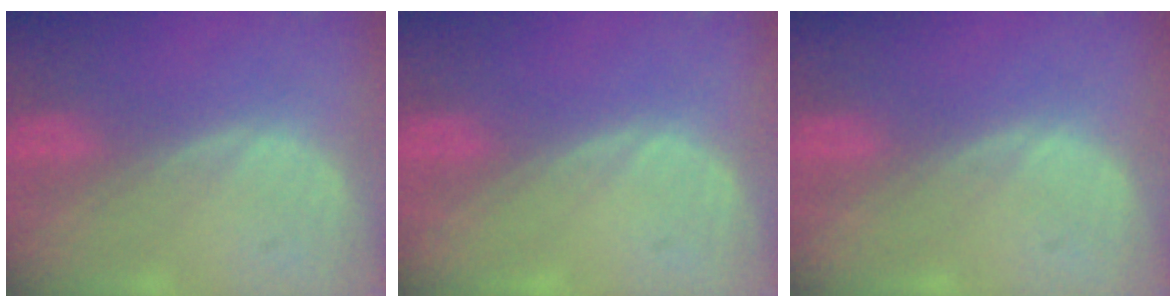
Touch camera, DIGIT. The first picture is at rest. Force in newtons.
{"total": 0.0}
{"total": 0.0}